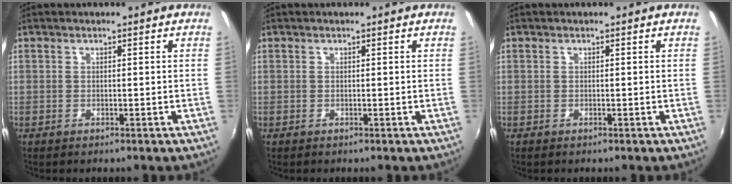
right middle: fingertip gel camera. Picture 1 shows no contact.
{"total": 0.0}
{"total": 0.0}